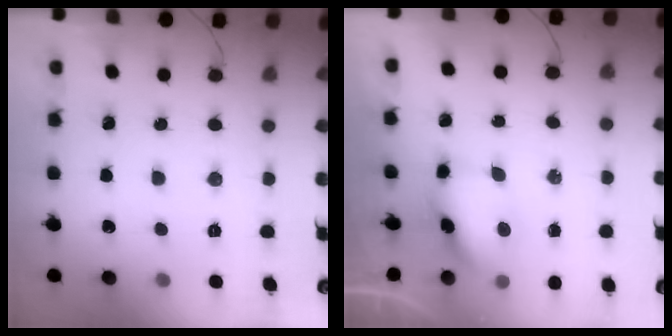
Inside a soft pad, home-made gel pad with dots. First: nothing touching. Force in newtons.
{"total": 7.0, "press": 7.0, "slide": 0.5}